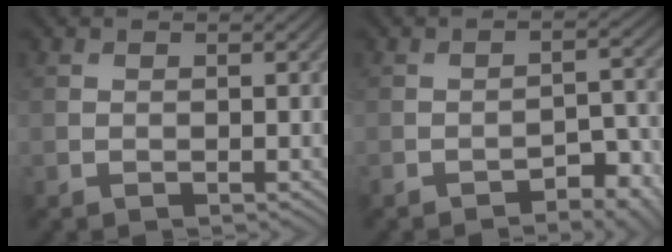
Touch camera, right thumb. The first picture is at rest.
{"total": 5.0, "force": [-3.4, 1.9, 3.1], "torque": [-0.039, 0.005, -0.049]}